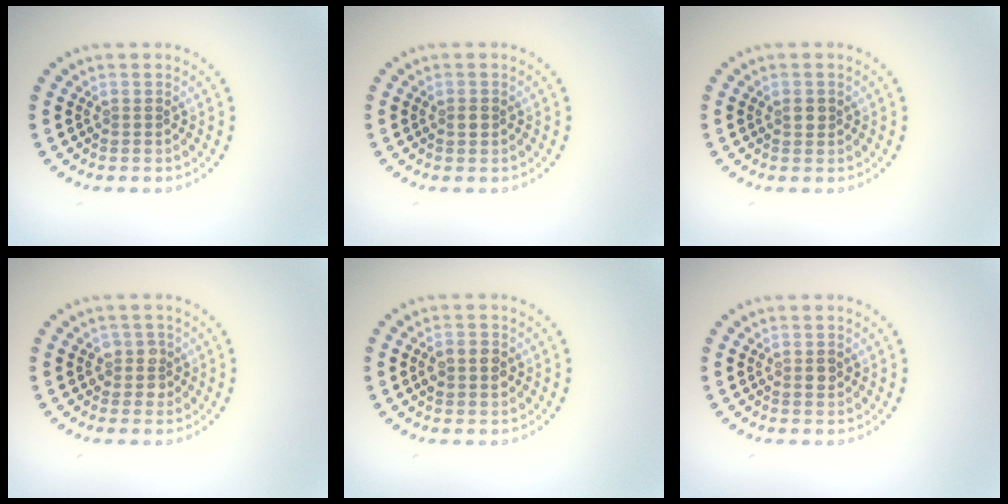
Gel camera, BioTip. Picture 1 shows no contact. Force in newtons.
{"total": 1.0, "press": 1.0, "slide": 0.1}
{"total": 1.0, "press": 1.0, "slide": 0.3}
{"total": 1.6, "press": 1.4, "slide": 0.8}
{"total": 2.7, "press": 2.7, "slide": 0.2}
{"total": 1.0, "press": 1.0, "slide": 0.2}